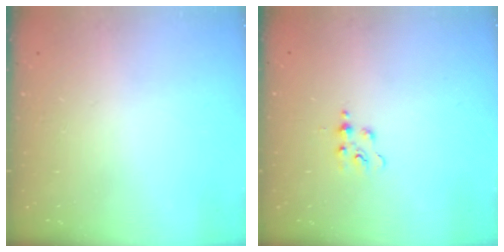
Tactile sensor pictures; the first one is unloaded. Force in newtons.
{"total": 3.0, "press": 3.0, "slide": 0.3}